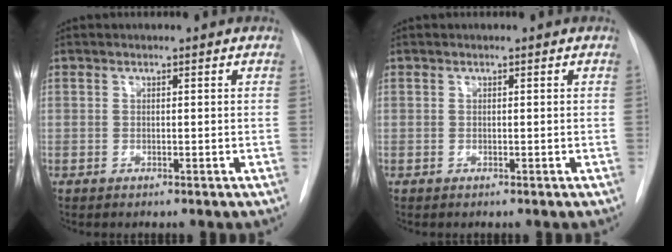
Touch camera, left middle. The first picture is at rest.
{"total": 0.0}